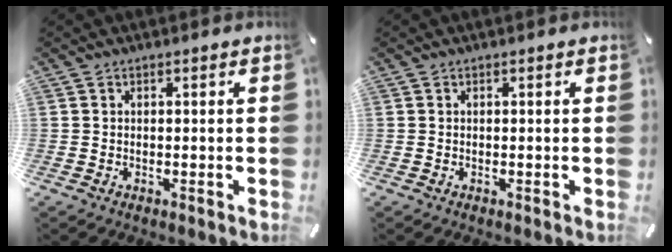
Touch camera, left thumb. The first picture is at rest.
{"total": 0.0}